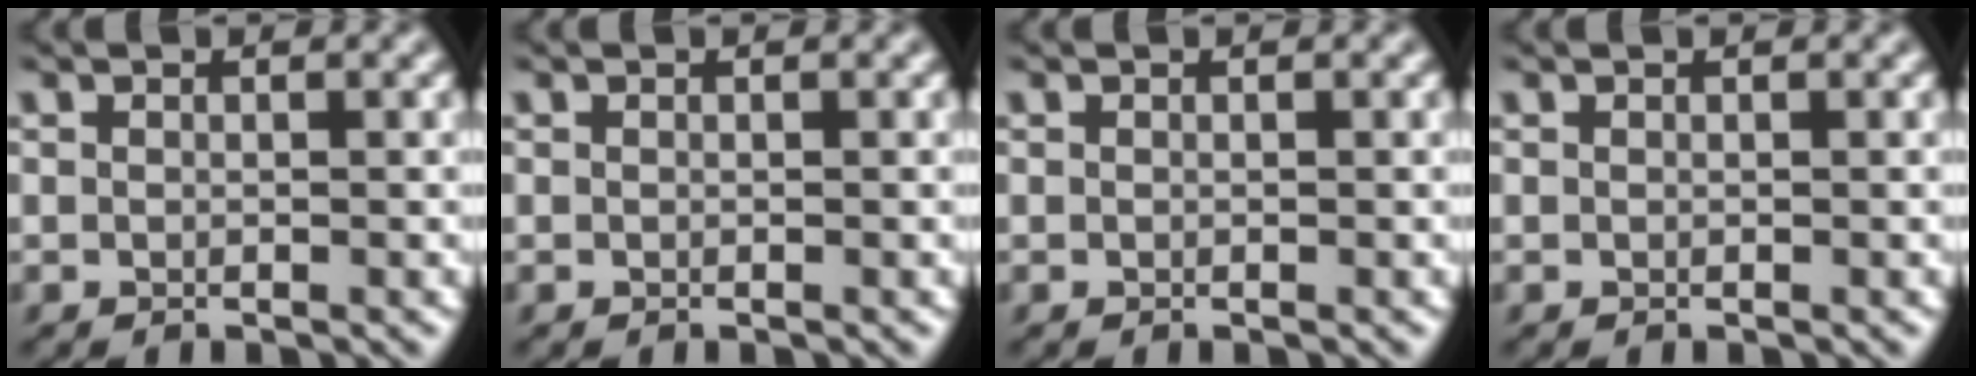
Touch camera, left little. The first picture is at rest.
{"total": 0.0}
{"total": 0.0}
{"total": 0.0}